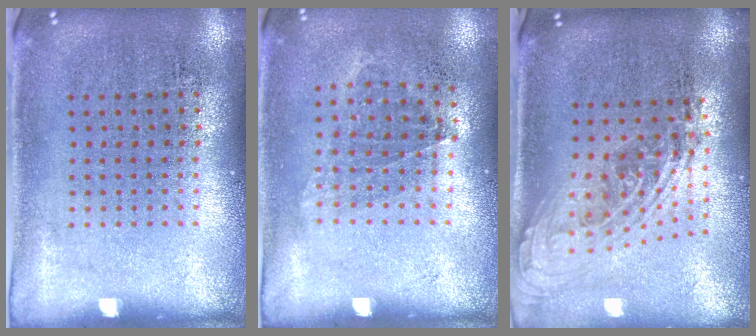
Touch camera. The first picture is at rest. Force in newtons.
{"total": 1.0, "press": 0.8, "slide": 0.6}
{"total": 2.1, "press": 1.6, "slide": 1.4}